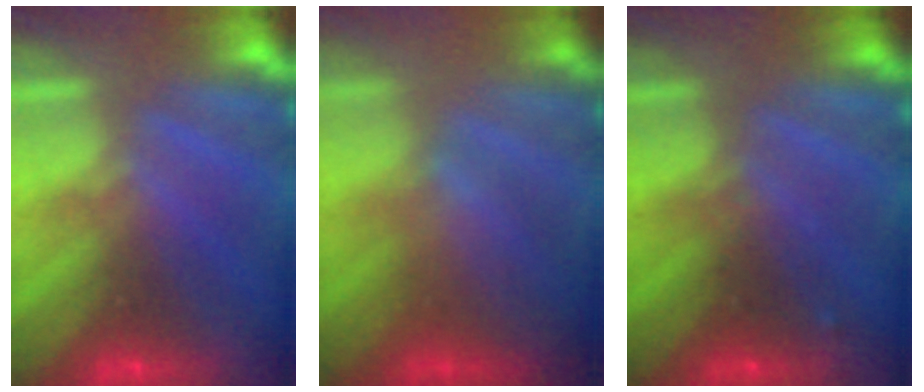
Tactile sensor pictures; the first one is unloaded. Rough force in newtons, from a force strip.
{"total": 3.4}
{"total": 2.7}